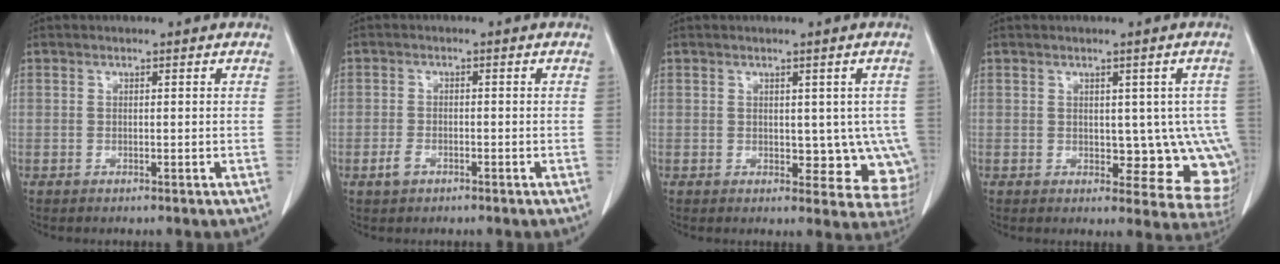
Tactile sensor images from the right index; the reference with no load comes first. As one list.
[{"total": 2.1, "force": [-1.2, 1.4, 1.1], "torque": [-0.021, 0.003, -0.018]}, {"total": 7.4, "force": [-0.1, 4.5, 5.9], "torque": [-0.041, 0.004, 0.007]}, {"total": 9.1, "force": [-0.1, 4.8, 7.7], "torque": [-0.065, 0.002, 0.008]}]